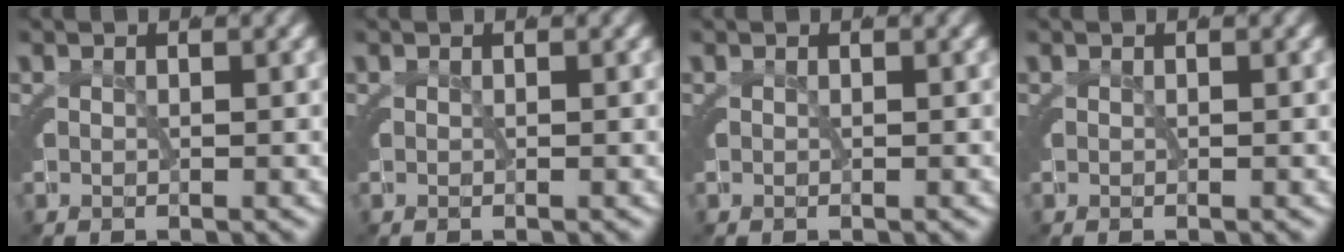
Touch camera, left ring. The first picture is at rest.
{"total": 0.0}
{"total": 0.0}
{"total": 0.0}